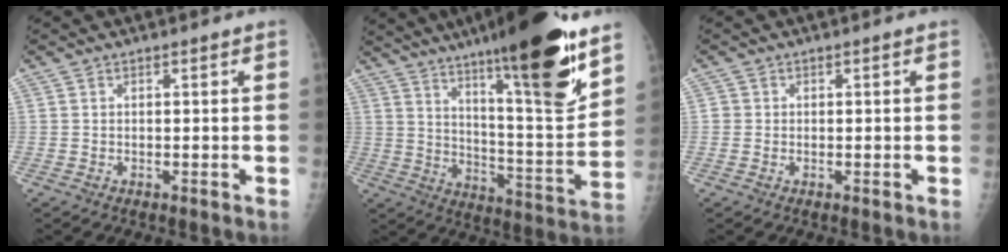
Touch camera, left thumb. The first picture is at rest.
{"total": 23.6, "force": [15.2, 3.5, 17.6], "torque": [-0.247, -0.079, 0.245]}
{"total": 1.0, "force": [0.0, 1.0, 0.1], "torque": [0.005, 0.004, -0.002]}